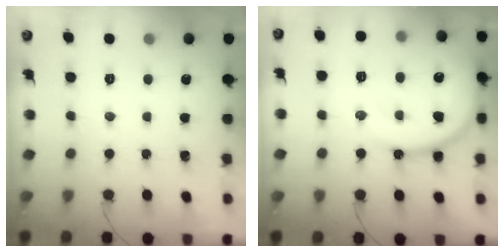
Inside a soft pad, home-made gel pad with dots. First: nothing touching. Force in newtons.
{"total": 16.6, "press": 16.4, "slide": 2.0}